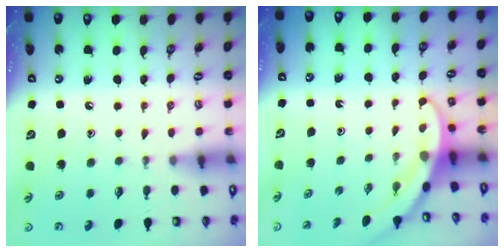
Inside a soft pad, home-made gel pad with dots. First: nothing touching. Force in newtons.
{"total": 3.6, "press": 3.6, "slide": 0.4}